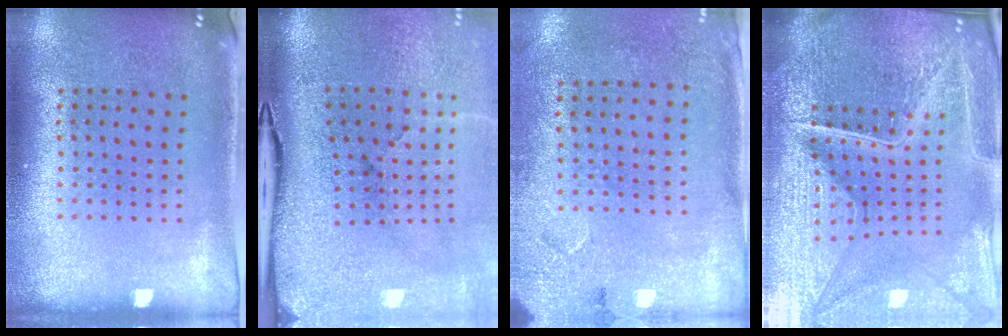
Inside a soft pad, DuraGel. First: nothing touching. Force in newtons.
{"total": 5.1, "press": 4.0, "slide": 3.2}
{"total": 2.7, "press": 2.2, "slide": 1.6}
{"total": 7.0, "press": 6.1, "slide": 3.4}